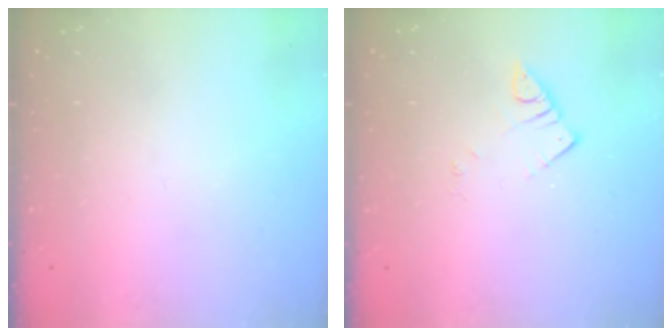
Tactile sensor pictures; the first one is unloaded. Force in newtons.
{"total": 2.7, "press": 2.7, "slide": 0.2}